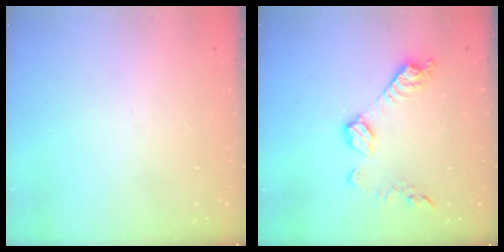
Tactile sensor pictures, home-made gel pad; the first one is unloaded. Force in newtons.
{"total": 10.5, "press": 10.5, "slide": 0.5}